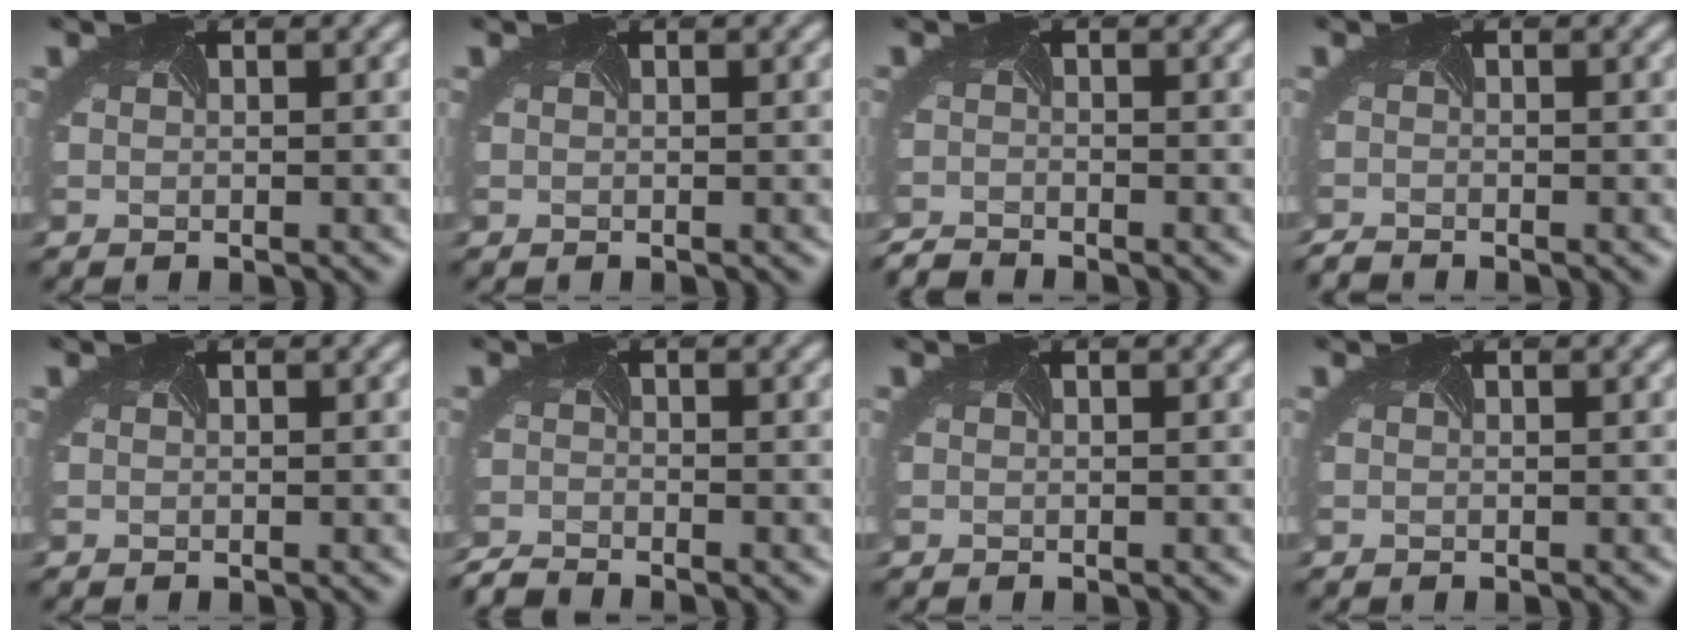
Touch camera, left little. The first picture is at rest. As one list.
[{"total": 0.0}, {"total": 2.0, "force": [-2.0, -0.1, -0.2], "torque": [-0.005, -0.015, -0.043]}, {"total": 1.4, "force": [-1.4, -0.2, -0.2], "torque": [-0.005, -0.014, -0.029]}, {"total": 0.0}, {"total": 2.3, "force": [-2.3, -0.2, 0.0], "torque": [-0.008, -0.017, -0.051]}, {"total": 0.0}, {"total": 0.0}]